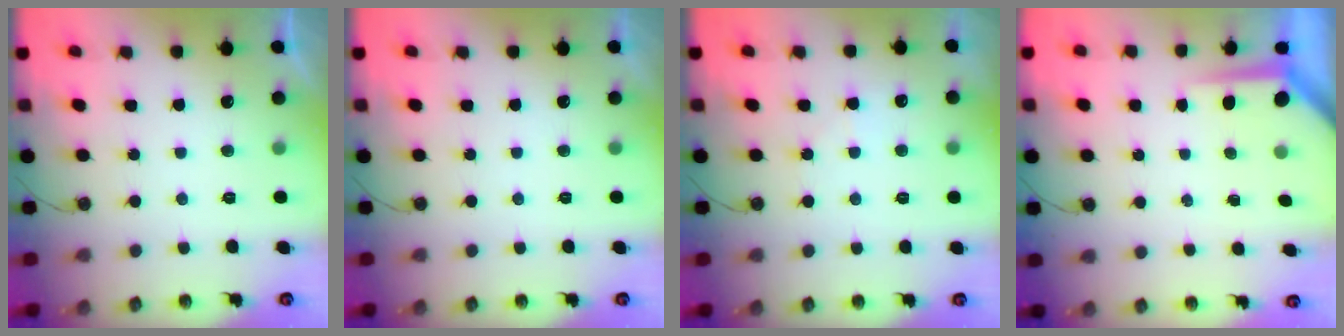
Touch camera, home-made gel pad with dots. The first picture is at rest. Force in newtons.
{"total": 0.0}
{"total": 3.9, "press": 3.8, "slide": 0.7}
{"total": 4.0, "press": 4.0, "slide": 0.3}